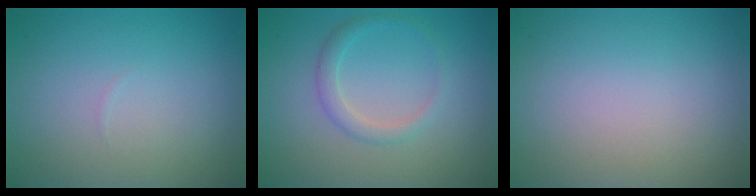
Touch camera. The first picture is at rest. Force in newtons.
{"total": 1.8, "press": 1.8, "slide": 0.2}
{"total": 0.0}